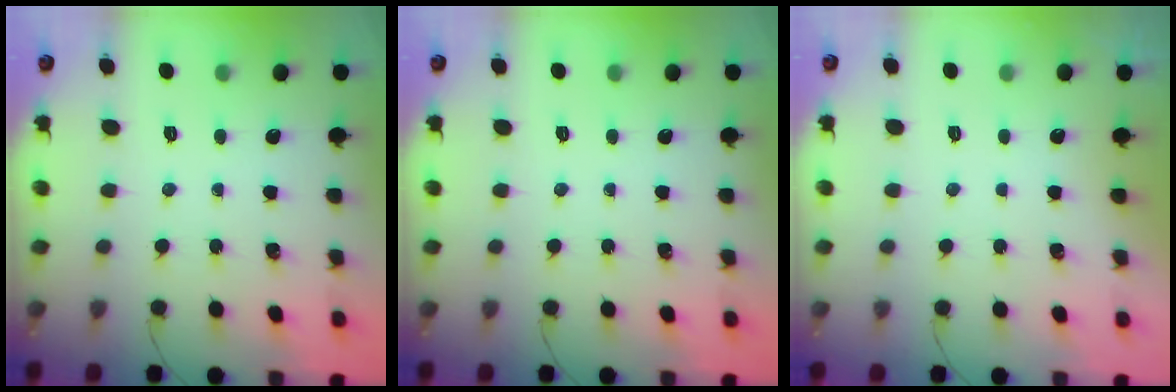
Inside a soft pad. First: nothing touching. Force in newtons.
{"total": 0.0}
{"total": 2.9, "press": 2.9, "slide": 0.1}